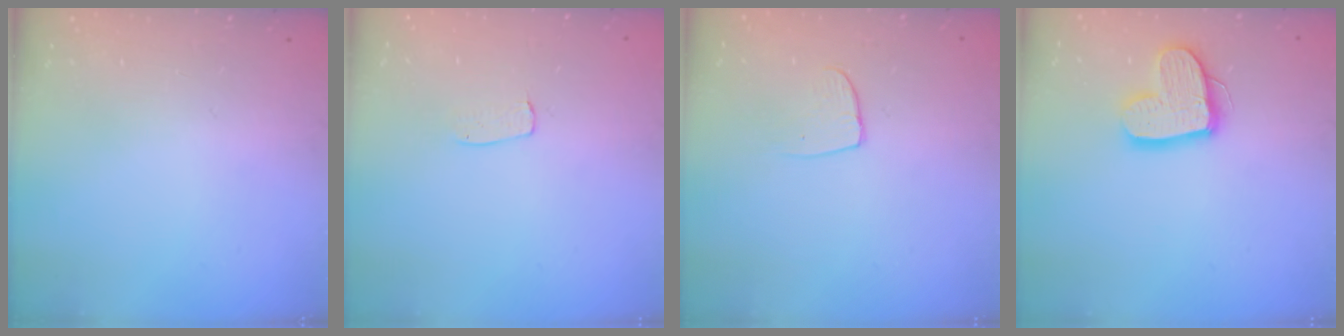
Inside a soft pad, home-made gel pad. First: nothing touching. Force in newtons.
{"total": 4.5, "press": 4.5, "slide": 0.3}
{"total": 4.3, "press": 4.3, "slide": 0.3}
{"total": 14.4, "press": 14.3, "slide": 1.3}